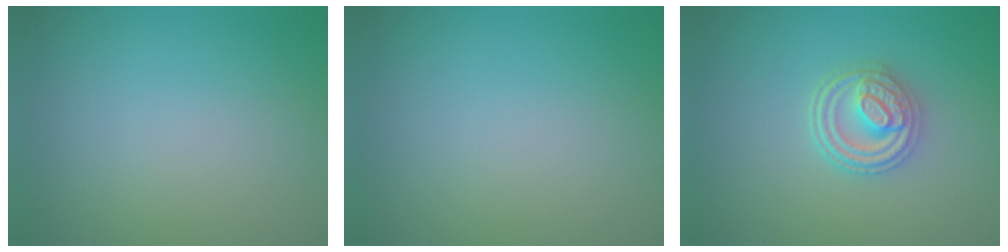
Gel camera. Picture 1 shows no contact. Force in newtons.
{"total": 0.0}
{"total": 3.9, "press": 3.3, "slide": 2.0}